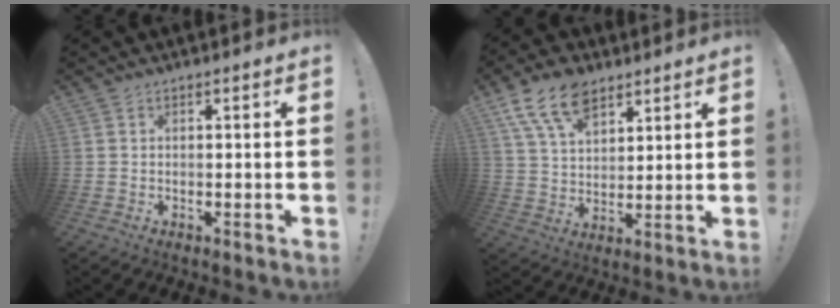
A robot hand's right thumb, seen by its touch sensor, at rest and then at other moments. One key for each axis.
{"total": 13.8, "fx": 8.6, "fy": 7.7, "fz": 7.5, "tx": -0.135, "ty": -0.036, "tz": 0.162}